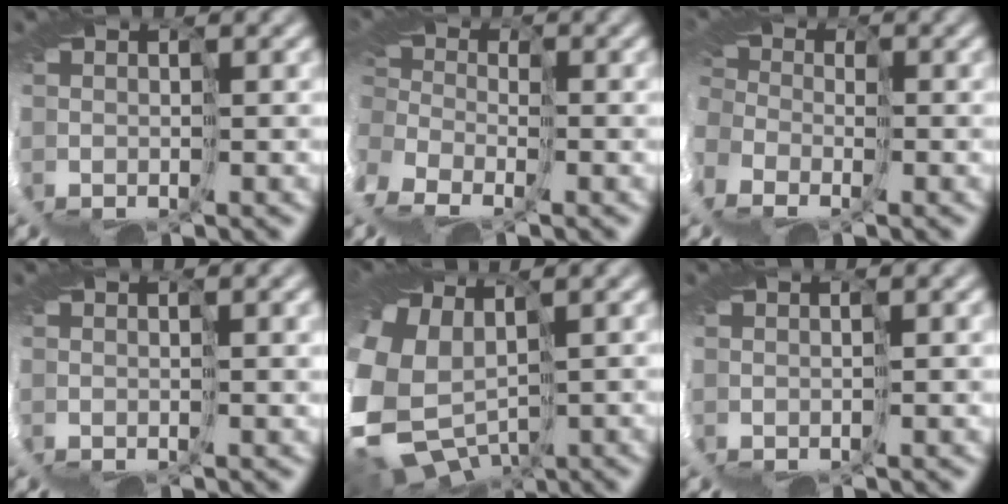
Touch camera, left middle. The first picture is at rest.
{"total": 7.2, "force": [-4.5, 4.8, 2.9], "torque": [-0.083, -0.022, -0.058]}
{"total": 9.8, "force": [-5.6, 6.8, 4.3], "torque": [-0.109, -0.030, -0.083]}
{"total": 1.9, "force": [0.8, 0.3, 1.7], "torque": [-0.027, 0.002, 0.009]}
{"total": 9.8, "force": [-0.1, 6.8, 7.0], "torque": [-0.231, -0.039, 0.032]}
{"total": 0.7, "force": [0.4, -0.3, 0.5], "torque": [-0.012, -0.002, 0.002]}